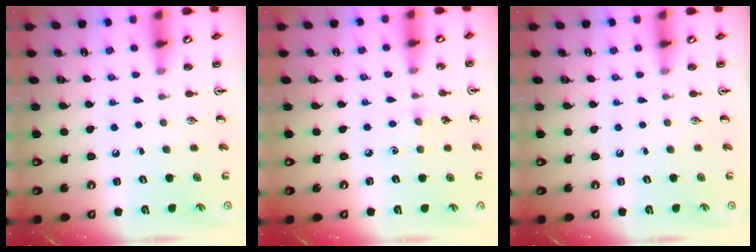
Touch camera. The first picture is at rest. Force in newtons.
{"total": 6.0, "press": 6.0, "slide": 0.7}
{"total": 0.0}